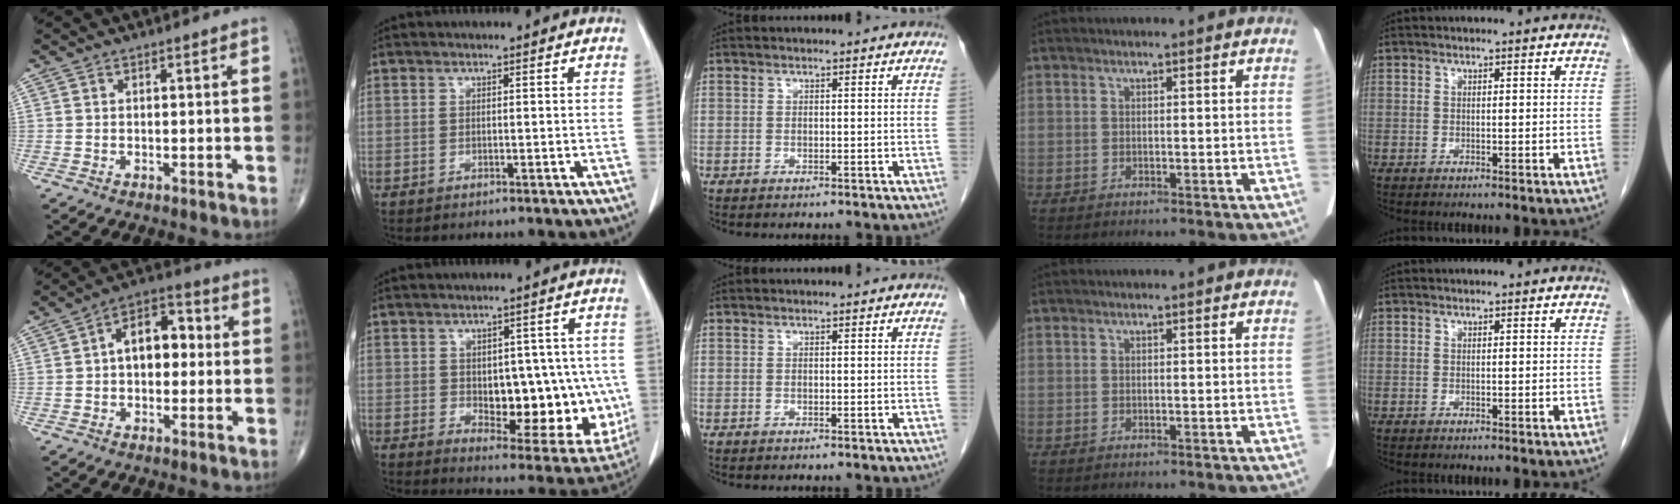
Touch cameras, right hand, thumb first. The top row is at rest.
{"thumb": {"total": 9.4, "force": [0.6, 6.0, 7.2], "torque": [-0.088, 0.025, -0.002]}, "index": {"total": 16.1, "force": [-1.4, 8.0, 13.9], "torque": [-0.176, 0.006, 0.007]}}